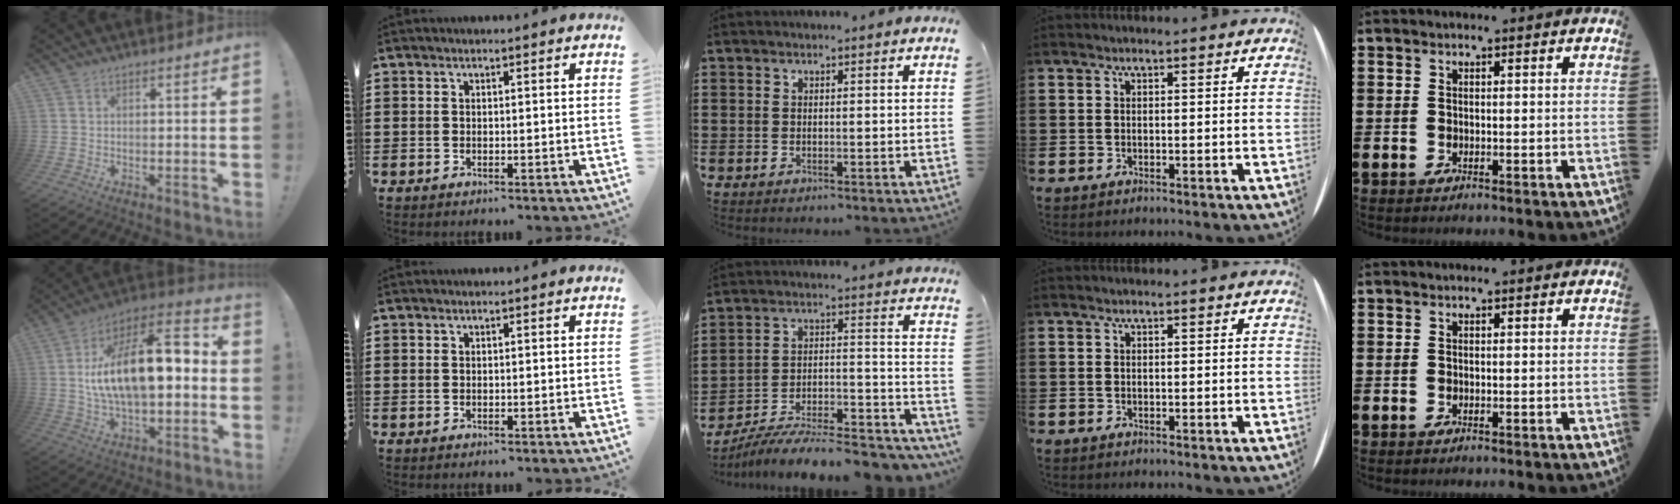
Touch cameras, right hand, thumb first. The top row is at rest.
{"thumb": {"total": 19.8, "force": [1.2, 9.3, 17.4], "torque": [-0.282, -0.006, 0.020]}, "middle": {"total": 8.2, "force": [-7.5, 0.8, 3.1], "torque": [-0.039, 0.006, -0.147]}}